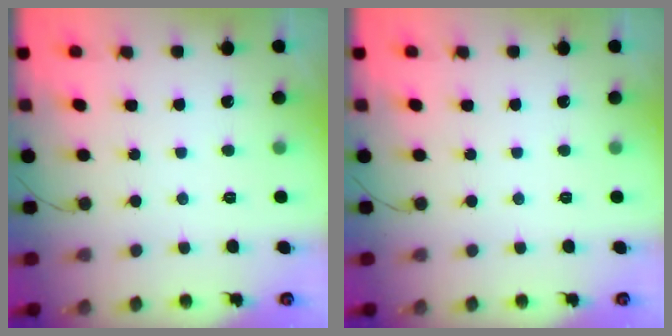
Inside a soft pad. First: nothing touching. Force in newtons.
{"total": 0.0}